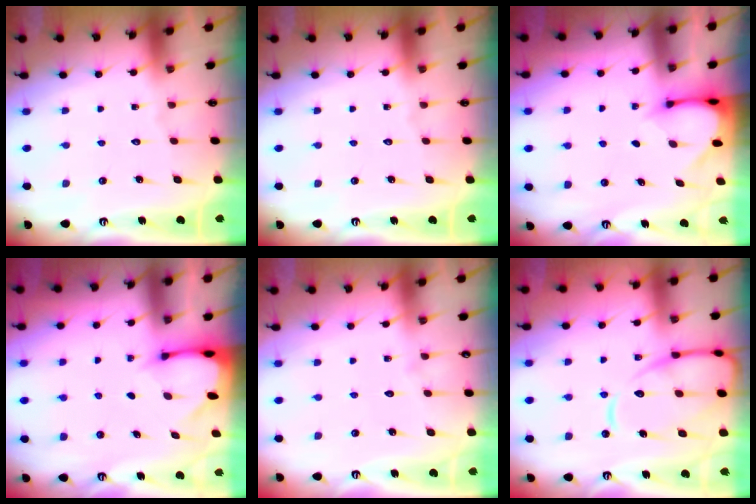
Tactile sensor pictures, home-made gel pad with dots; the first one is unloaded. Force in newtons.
{"total": 0.0}
{"total": 3.2, "press": 3.2, "slide": 0.3}
{"total": 2.0, "press": 2.0, "slide": 0.1}
{"total": 2.6, "press": 2.6, "slide": 0.3}
{"total": 14.1, "press": 14.0, "slide": 1.5}